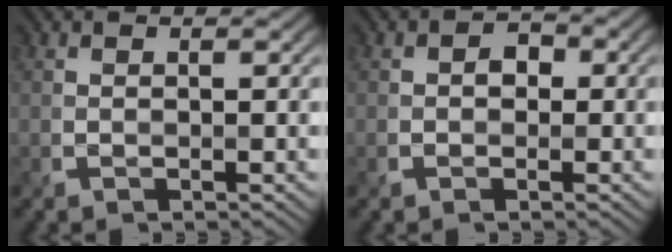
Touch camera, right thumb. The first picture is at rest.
{"total": 1.9, "force": [-0.3, 1.7, 0.8], "torque": [-0.010, 0.001, -0.008]}